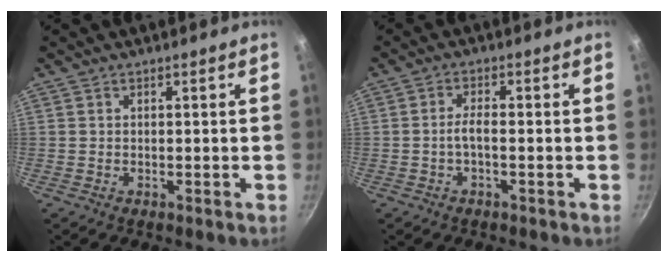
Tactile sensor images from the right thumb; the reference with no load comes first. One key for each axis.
{"total": 2.5, "fx": -0.9, "fy": 0.6, "fz": 2.3, "tx": -0.051, "ty": 0.013, "tz": -0.022}